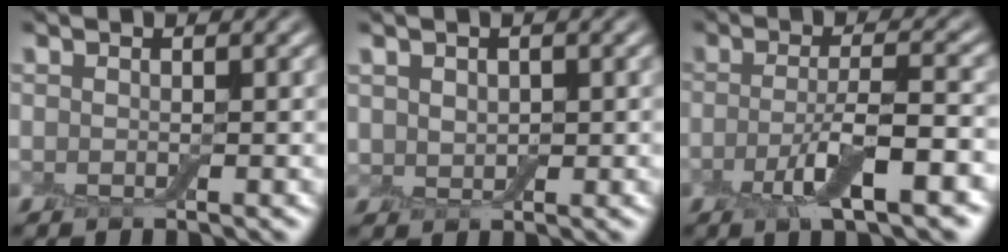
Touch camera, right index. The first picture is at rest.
{"total": 1.7, "force": [0.6, 1.3, 0.8], "torque": [-0.017, -0.003, 0.015]}
{"total": 6.0, "force": [-2.3, 1.2, 5.4], "torque": [-0.101, 0.000, -0.042]}